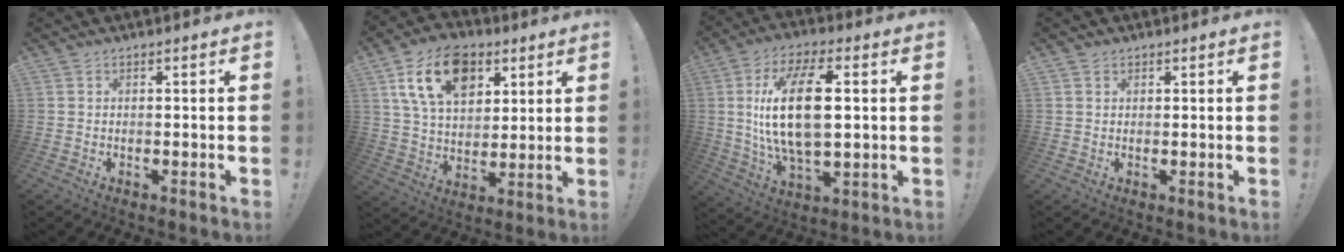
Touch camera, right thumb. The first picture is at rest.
{"total": 18.0, "force": [7.9, 11.8, 11.0], "torque": [-0.178, -0.020, 0.150]}
{"total": 19.5, "force": [2.1, 8.9, 17.2], "torque": [-0.325, -0.002, 0.029]}
{"total": 0.7, "force": [0.6, 0.5, 0.1], "torque": [-0.001, 0.000, 0.011]}